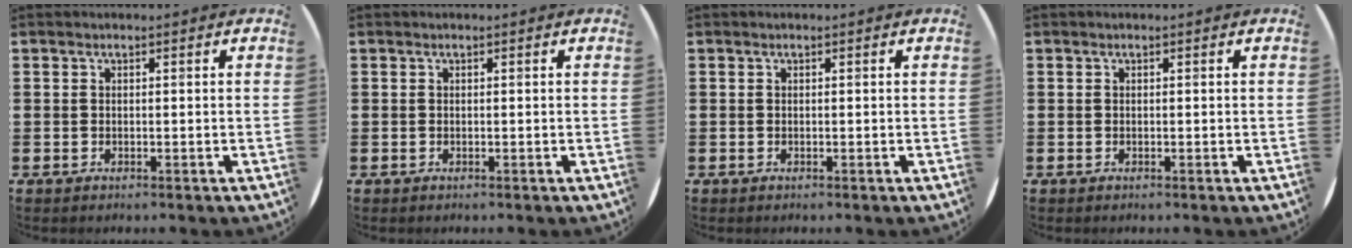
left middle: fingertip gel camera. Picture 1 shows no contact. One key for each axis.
{"total": 0.0}
{"total": 0.0}
{"total": 0.0}